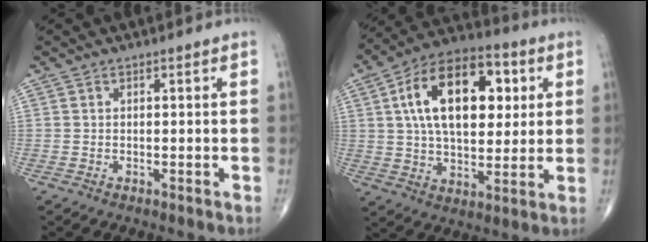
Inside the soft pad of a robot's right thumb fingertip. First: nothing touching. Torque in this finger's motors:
{"motor_torque": [0.70, 4.31, 1.97, 0.80, 0.37]}